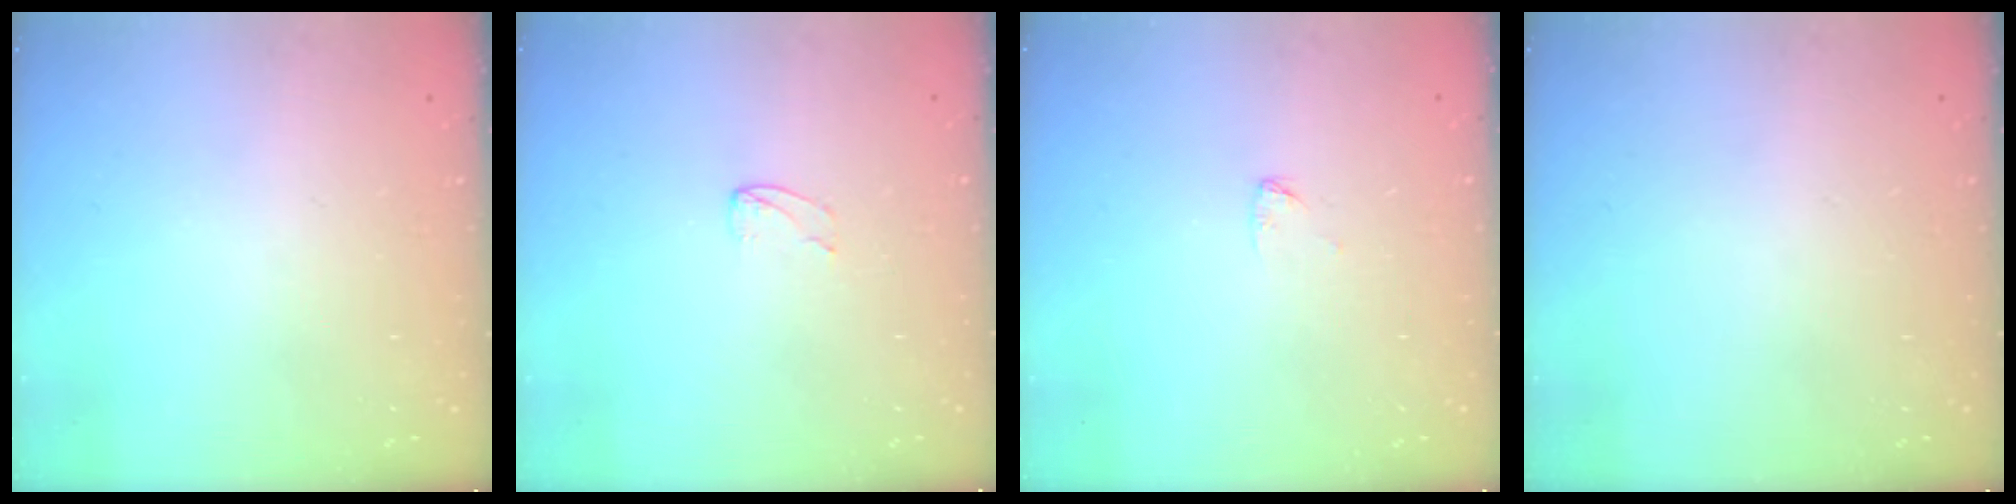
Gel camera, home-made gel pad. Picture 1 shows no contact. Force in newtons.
{"total": 2.4, "press": 2.4, "slide": 0.2}
{"total": 2.6, "press": 2.6, "slide": 0.2}
{"total": 0.0}